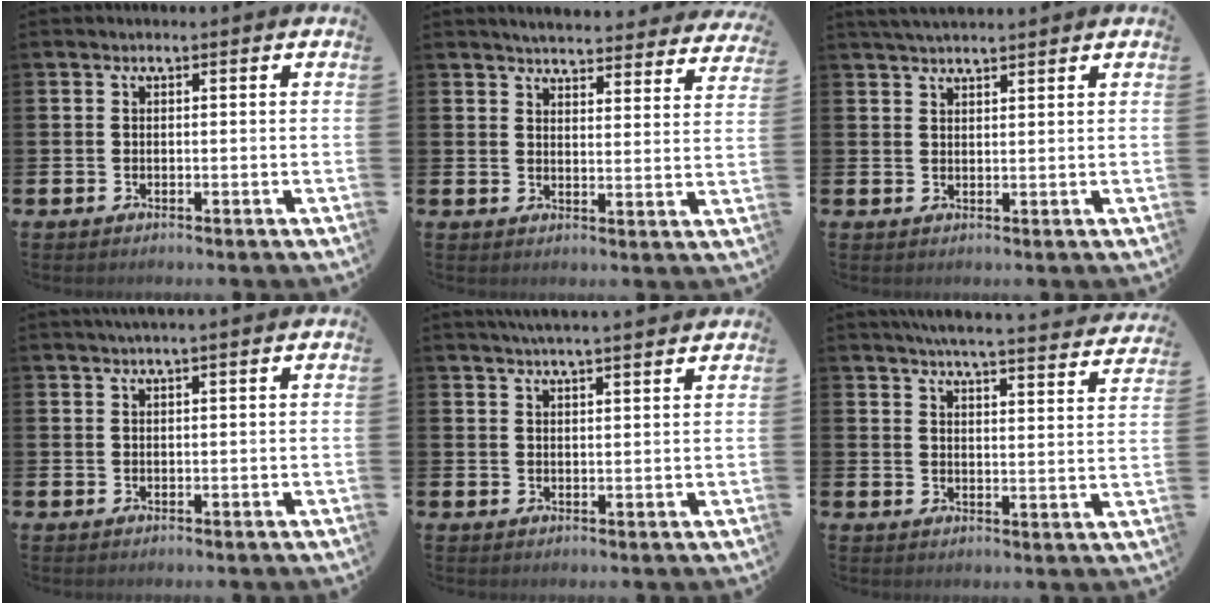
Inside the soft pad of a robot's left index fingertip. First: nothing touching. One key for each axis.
{"total": 4.5, "fx": 4.4, "fy": 0.5, "fz": 0.5, "tx": -0.023, "ty": -0.032, "tz": 0.076}
{"total": 2.8, "fx": 2.7, "fy": 0.3, "fz": 0.7, "tx": -0.017, "ty": -0.007, "tz": 0.050}
{"total": 1.4, "fx": 1.1, "fy": -0.1, "fz": 0.9, "tx": -0.017, "ty": 0.002, "tz": 0.019}
{"total": 3.6, "fx": 3.4, "fy": -0.2, "fz": 1.1, "tx": -0.031, "ty": -0.008, "tz": 0.063}
{"total": 5.5, "fx": 5.4, "fy": 0.0, "fz": 1.2, "tx": -0.033, "ty": -0.036, "tz": 0.093}